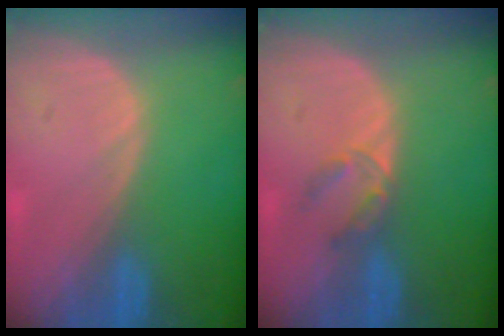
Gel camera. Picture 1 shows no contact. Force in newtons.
{"total": 2.9, "press": 2.7, "slide": 1.0}